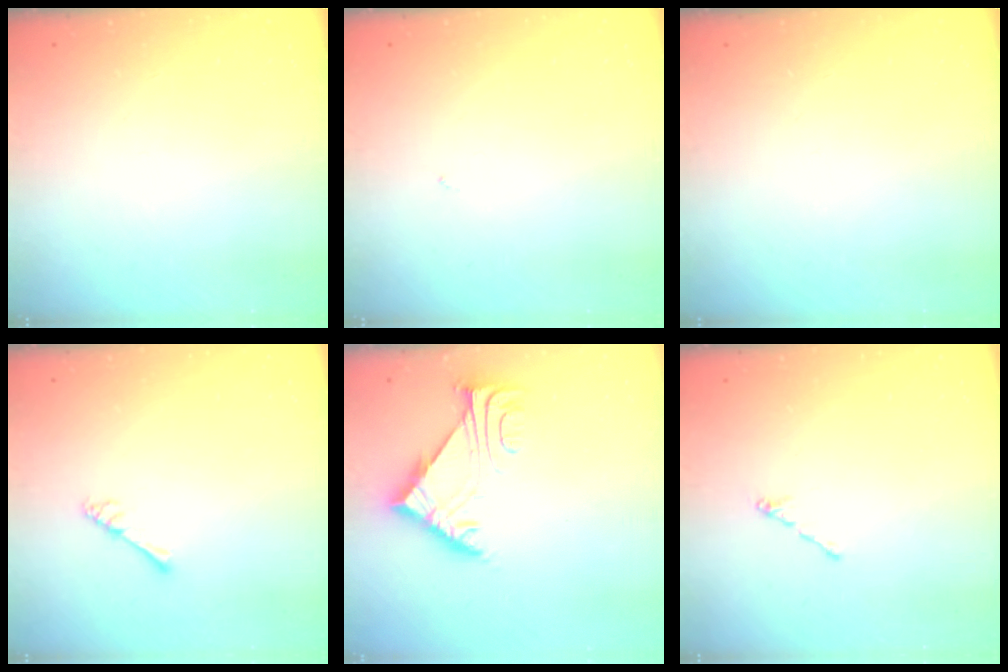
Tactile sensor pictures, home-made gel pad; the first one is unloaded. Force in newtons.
{"total": 0.0}
{"total": 0.0}
{"total": 2.5, "press": 2.5, "slide": 0.4}
{"total": 6.5, "press": 6.5, "slide": 0.2}
{"total": 0.5, "press": 0.4, "slide": 0.3}